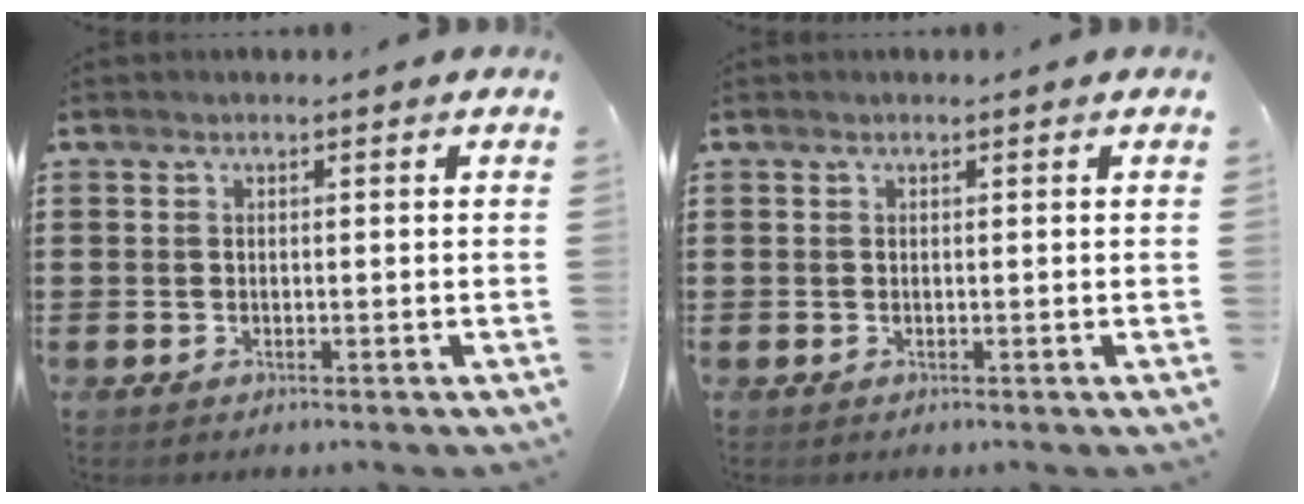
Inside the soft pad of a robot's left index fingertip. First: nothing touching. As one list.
[{"total": 0.0}]